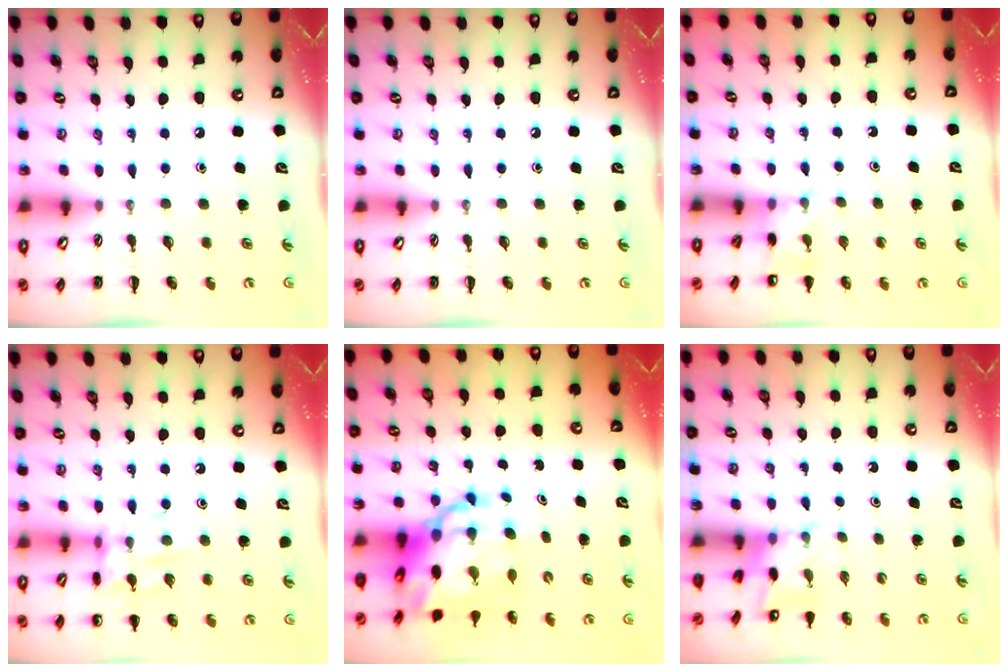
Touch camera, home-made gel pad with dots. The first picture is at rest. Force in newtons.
{"total": 0.0}
{"total": 3.7, "press": 3.5, "slide": 1.1}
{"total": 11.8, "press": 11.7, "slide": 0.7}
{"total": 11.5, "press": 11.1, "slide": 2.9}
{"total": 3.6, "press": 3.5, "slide": 0.8}